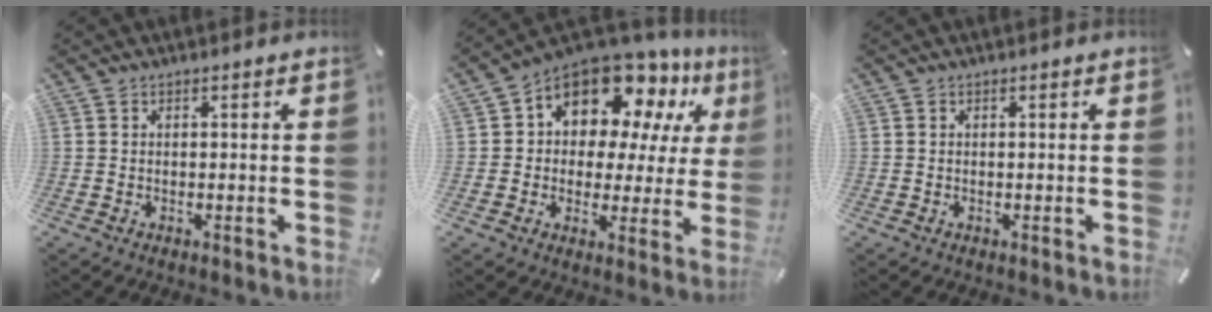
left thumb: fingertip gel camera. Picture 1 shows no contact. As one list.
[{"total": 13.3, "force": [9.7, 7.4, 5.0], "torque": [-0.102, -0.079, 0.178]}, {"total": 0.0}]